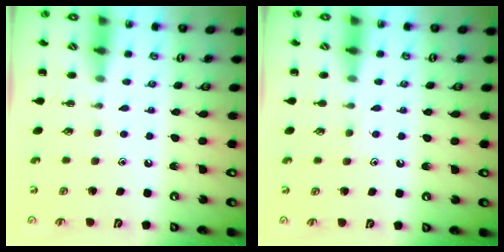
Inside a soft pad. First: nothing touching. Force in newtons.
{"total": 5.2, "press": 5.2, "slide": 0.9}